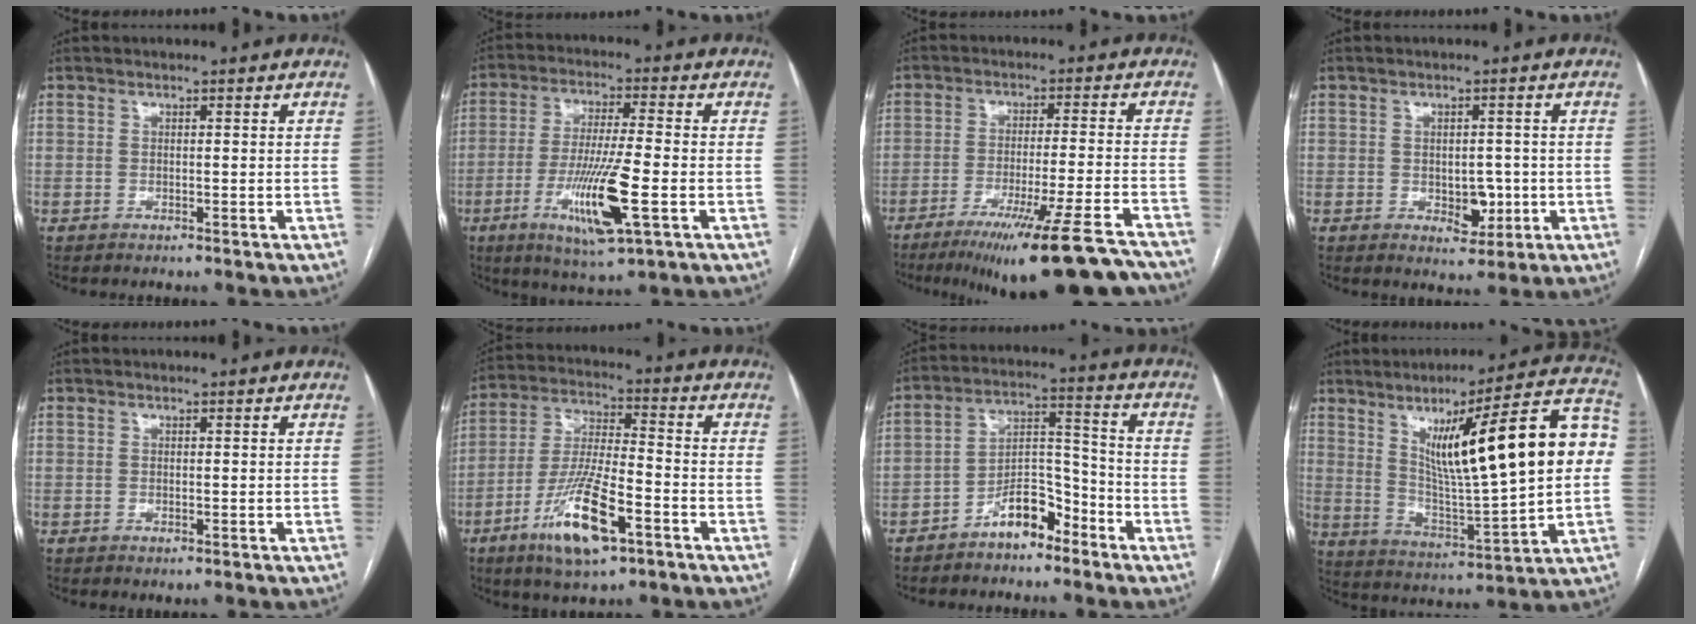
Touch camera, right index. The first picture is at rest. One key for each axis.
{"total": 13.0, "fx": -4.2, "fy": 1.0, "fz": 12.3, "tx": -0.235, "ty": -0.022, "tz": -0.073}
{"total": 20.7, "fx": -16.6, "fy": 0.4, "fz": 12.3, "tx": -0.123, "ty": -0.024, "tz": -0.243}
{"total": 4.3, "fx": -0.8, "fy": 2.6, "fz": 3.3, "tx": -0.039, "ty": 0.002, "tz": -0.002}
{"total": 0.9, "fx": -0.4, "fy": 0.4, "fz": 0.7, "tx": -0.011, "ty": -0.003, "tz": -0.002}
{"total": 13.9, "fx": -6.9, "fy": 3.0, "fz": 11.7, "tx": -0.233, "ty": -0.014, "tz": -0.120}
{"total": 7.8, "fx": -5.4, "fy": 3.4, "fz": 4.5, "tx": -0.077, "ty": 0.027, "tz": -0.098}
{"total": 23.5, "fx": 4.7, "fy": 2.9, "fz": 22.8, "tx": -0.341, "ty": 0.027, "tz": 0.067}